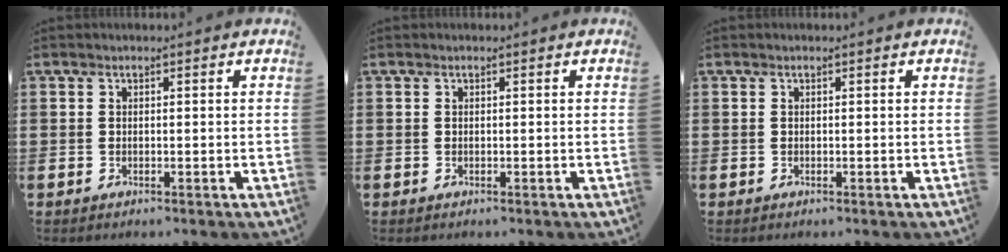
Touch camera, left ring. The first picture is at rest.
{"total": 0.0}
{"total": 0.0}